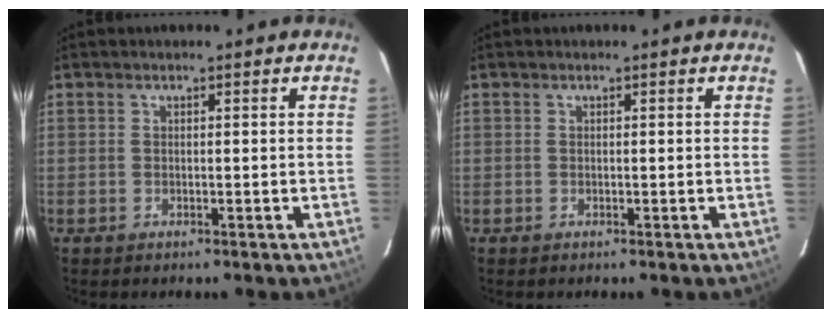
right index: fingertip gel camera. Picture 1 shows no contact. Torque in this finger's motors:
{"motor_torque": [0.00, 0.00, 0.00, 0.00]}